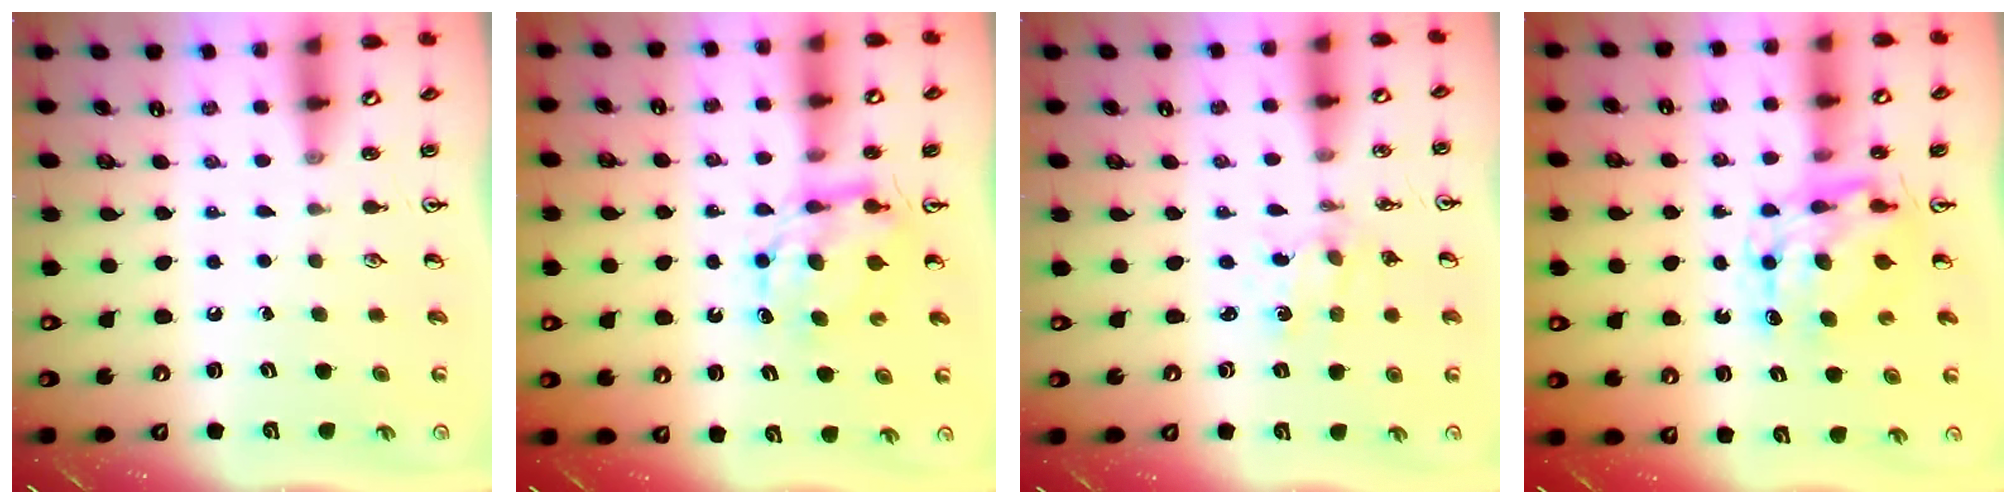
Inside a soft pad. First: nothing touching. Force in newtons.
{"total": 7.0, "press": 7.0, "slide": 0.6}
{"total": 1.0, "press": 1.0, "slide": 0.2}
{"total": 9.7, "press": 9.7, "slide": 0.8}